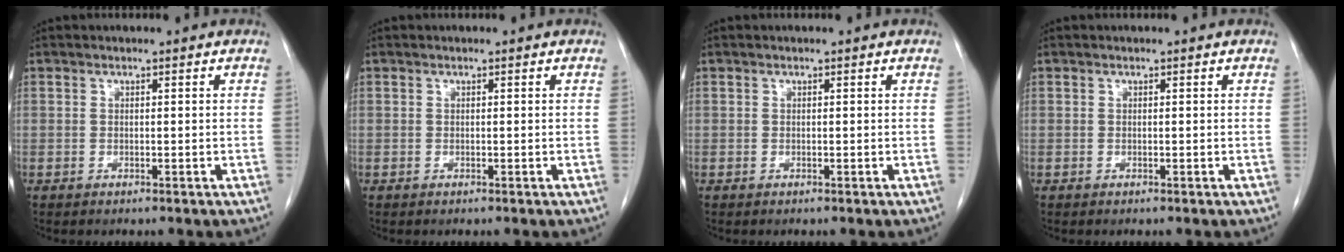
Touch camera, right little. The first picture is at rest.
{"total": 0.0}
{"total": 0.0}
{"total": 0.0}